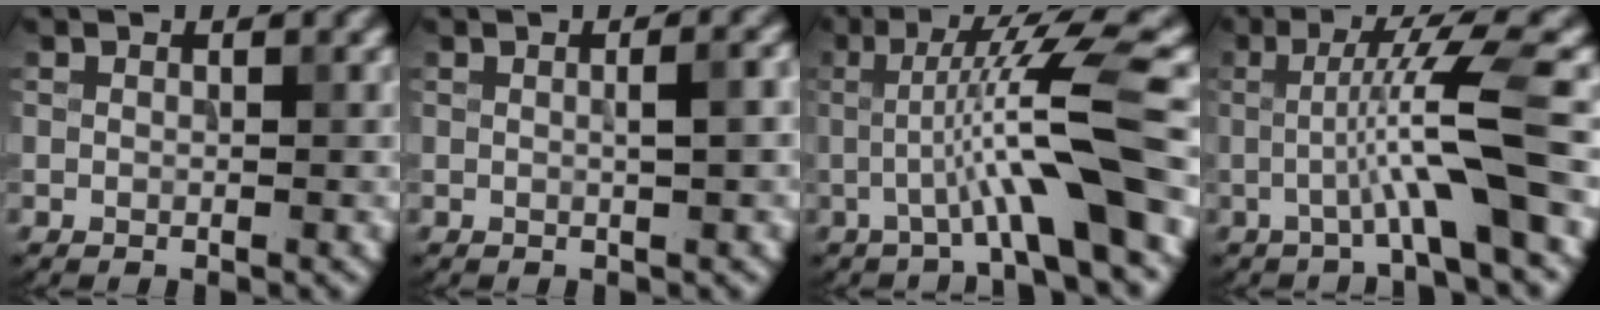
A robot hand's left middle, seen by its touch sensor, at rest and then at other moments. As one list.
[{"total": 2.5, "force": [0.2, 0.8, 2.4], "torque": [-0.023, 0.010, 0.002]}, {"total": 7.9, "force": [-1.5, 0.6, 7.7], "torque": [-0.126, 0.013, -0.023]}, {"total": 6.3, "force": [-1.2, 0.3, 6.2], "torque": [-0.103, 0.017, -0.026]}]